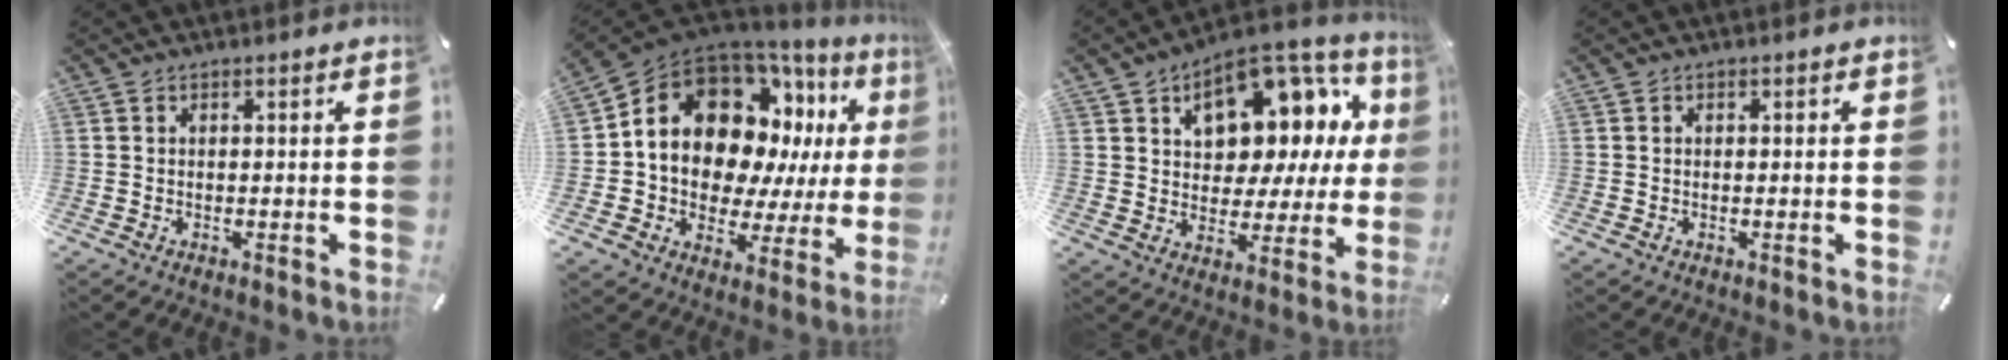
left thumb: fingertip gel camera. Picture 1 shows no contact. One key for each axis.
{"total": 18.8, "fx": 7.0, "fy": 13.2, "fz": 11.4, "tx": -0.204, "ty": -0.062, "tz": 0.123}
{"total": 13.4, "fx": 7.2, "fy": 8.9, "fz": 6.9, "tx": -0.098, "ty": -0.058, "tz": 0.129}
{"total": 0.0}